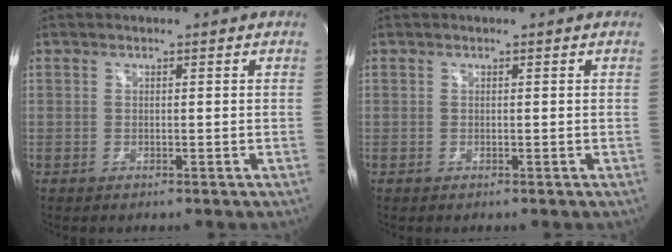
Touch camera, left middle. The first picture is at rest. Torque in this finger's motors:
{"motor_torque": [-0.14, 0.01, 0.09, 0.01]}